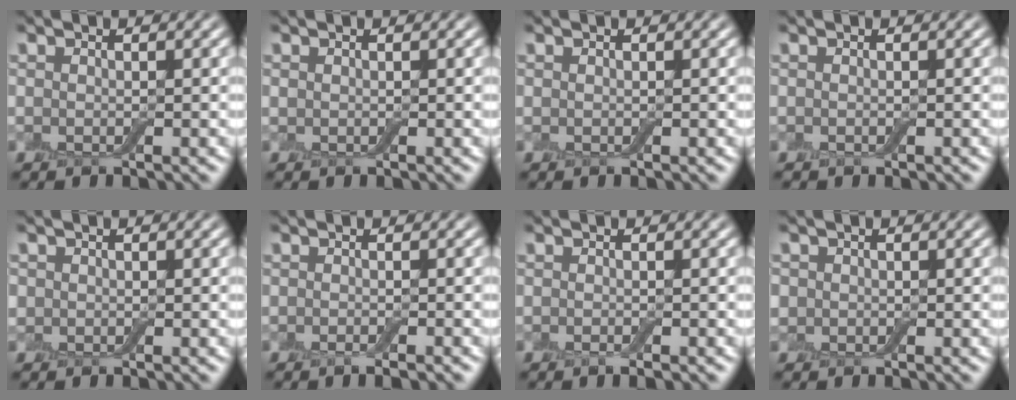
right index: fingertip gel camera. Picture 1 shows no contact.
{"total": 0.0}
{"total": 0.0}
{"total": 0.0}
{"total": 0.8, "force": [0.0, 0.8, 0.1], "torque": [0.003, 0.000, -0.004]}
{"total": 1.0, "force": [-0.6, 0.1, 0.8], "torque": [-0.010, -0.004, -0.010]}
{"total": 0.7, "force": [-0.4, 0.1, 0.6], "torque": [-0.008, -0.003, -0.006]}
{"total": 1.2, "force": [0.0, 1.2, 0.2], "torque": [0.001, -0.001, -0.005]}